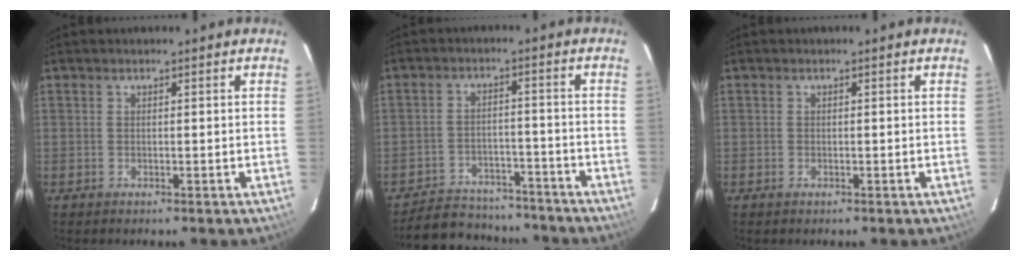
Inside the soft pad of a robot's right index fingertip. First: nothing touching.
{"total": 15.9, "force": [-14.0, 5.6, 4.9], "torque": [-0.118, 0.017, -0.188]}
{"total": 0.5, "force": [-0.3, 0.4, 0.1], "torque": [-0.003, -0.001, -0.007]}